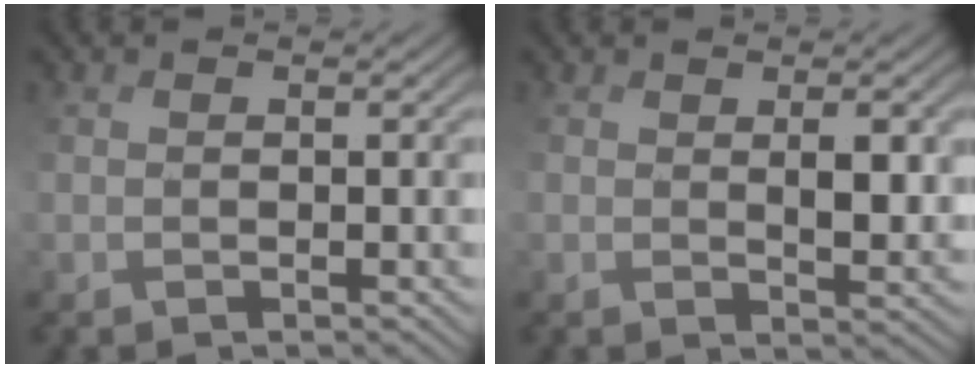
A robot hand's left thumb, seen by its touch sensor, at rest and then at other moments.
{"total": 4.0, "force": [1.3, 1.7, 3.3], "torque": [-0.067, -0.002, 0.032]}